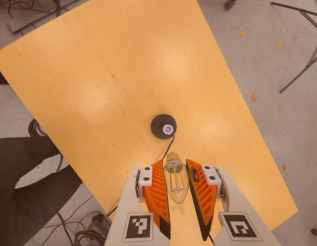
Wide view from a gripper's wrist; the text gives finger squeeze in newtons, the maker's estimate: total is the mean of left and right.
{"total": 11.2, "left": 10.9, "right": 11.5}